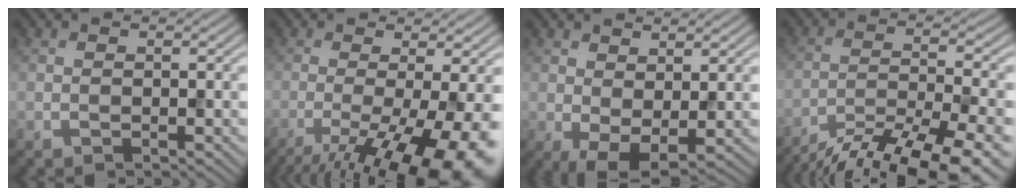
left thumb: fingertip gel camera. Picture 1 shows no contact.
{"total": 14.8, "force": [-6.4, 4.1, 12.7], "torque": [-0.181, -0.015, -0.086]}
{"total": 4.4, "force": [0.9, 2.2, 3.7], "torque": [-0.076, -0.006, 0.018]}
{"total": 15.2, "force": [-12.7, 3.2, 7.8], "torque": [-0.137, -0.023, -0.185]}